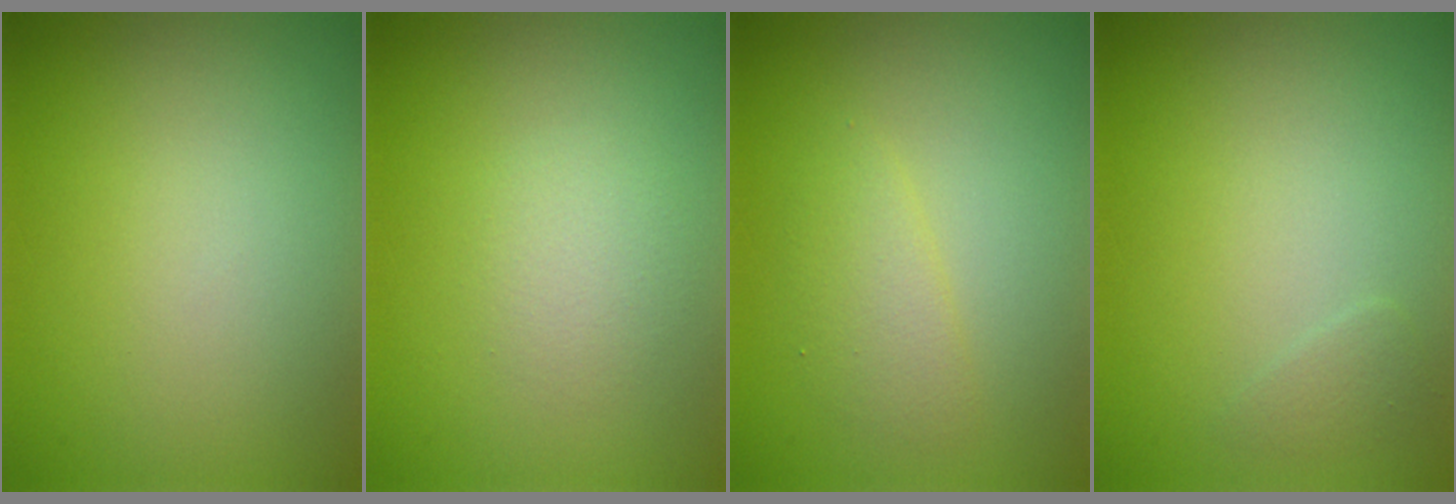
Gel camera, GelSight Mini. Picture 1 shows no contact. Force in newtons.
{"total": 1.6, "press": 1.6, "slide": 0.1}
{"total": 1.9, "press": 1.9, "slide": 0.1}
{"total": 0.9, "press": 0.9, "slide": 0.0}